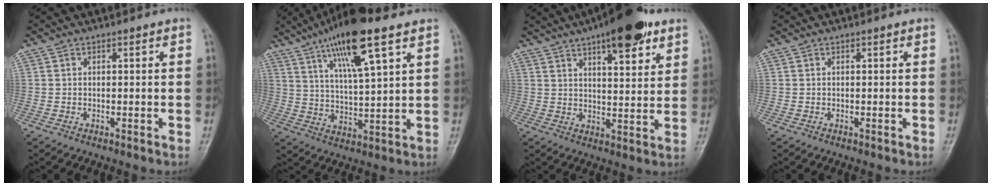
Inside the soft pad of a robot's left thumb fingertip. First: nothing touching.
{"total": 15.6, "force": [9.1, 3.1, 12.3], "torque": [-0.215, -0.026, 0.165]}
{"total": 14.8, "force": [9.1, 4.7, 10.6], "torque": [-0.129, -0.034, 0.134]}
{"total": 0.0}